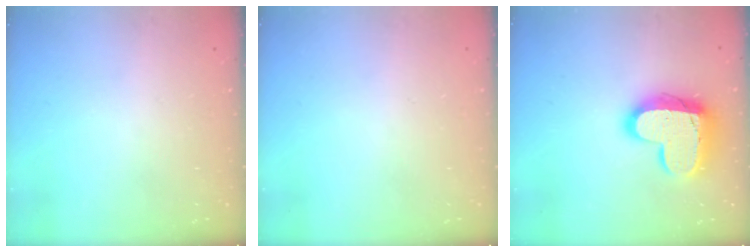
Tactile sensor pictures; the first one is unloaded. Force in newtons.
{"total": 0.6, "press": 0.6, "slide": 0.2}
{"total": 16.8, "press": 16.7, "slide": 1.4}